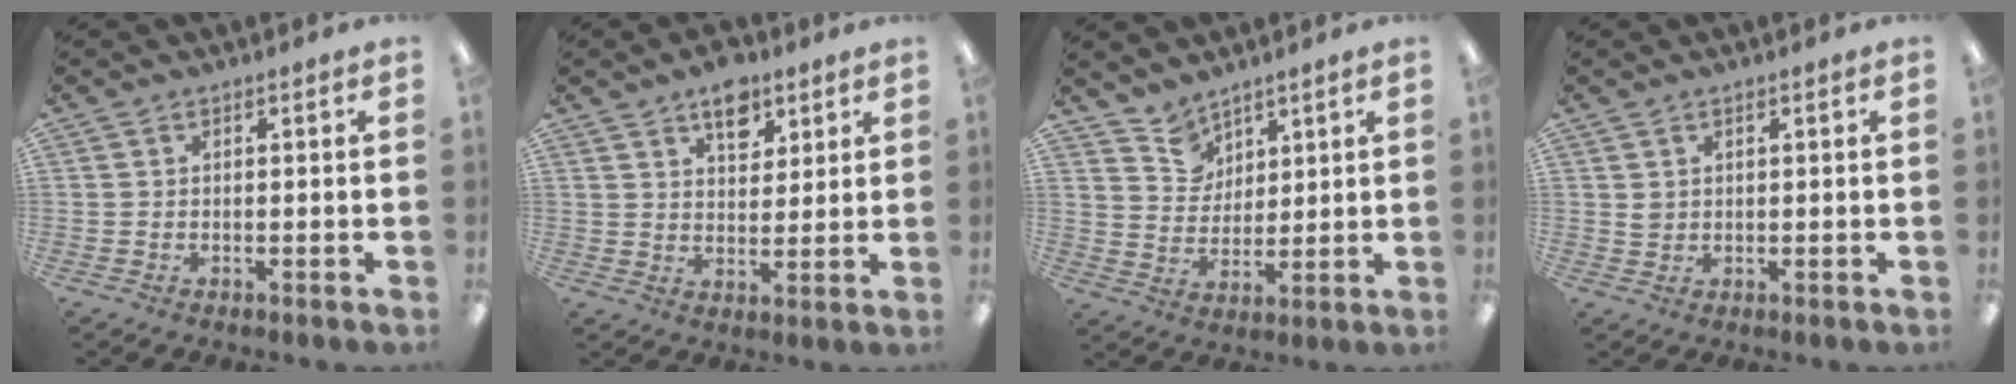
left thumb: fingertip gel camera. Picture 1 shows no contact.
{"total": 8.4, "force": [5.5, 4.8, 4.2], "torque": [-0.042, -0.028, 0.092]}
{"total": 7.2, "force": [5.8, 4.2, 0.1], "torque": [-0.018, -0.037, 0.113]}
{"total": 1.7, "force": [0.8, 1.4, 0.6], "torque": [-0.014, 0.004, 0.015]}